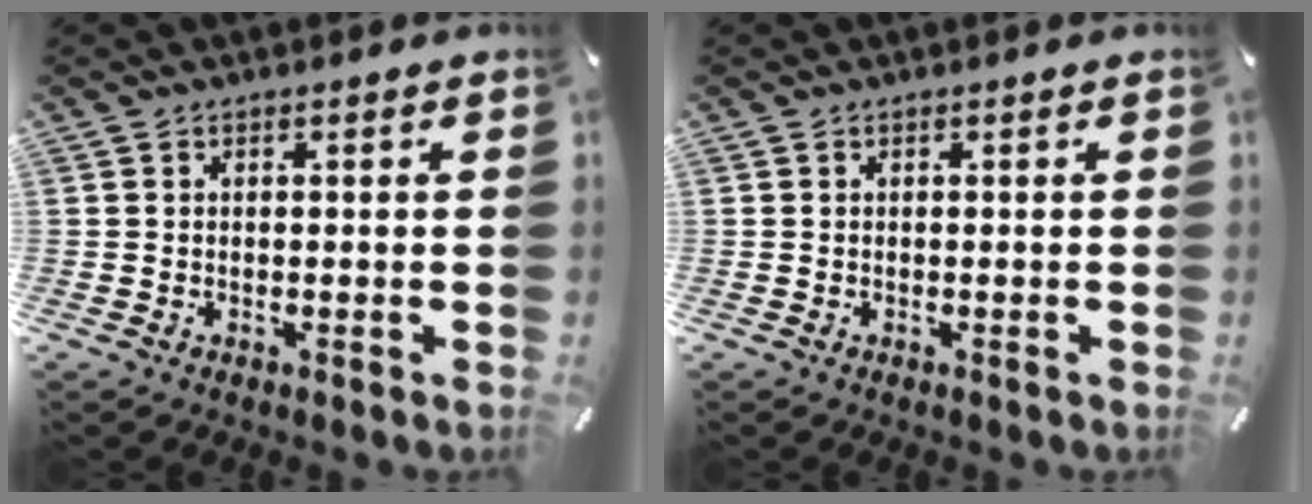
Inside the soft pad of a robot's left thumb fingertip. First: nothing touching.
{"total": 0.0}